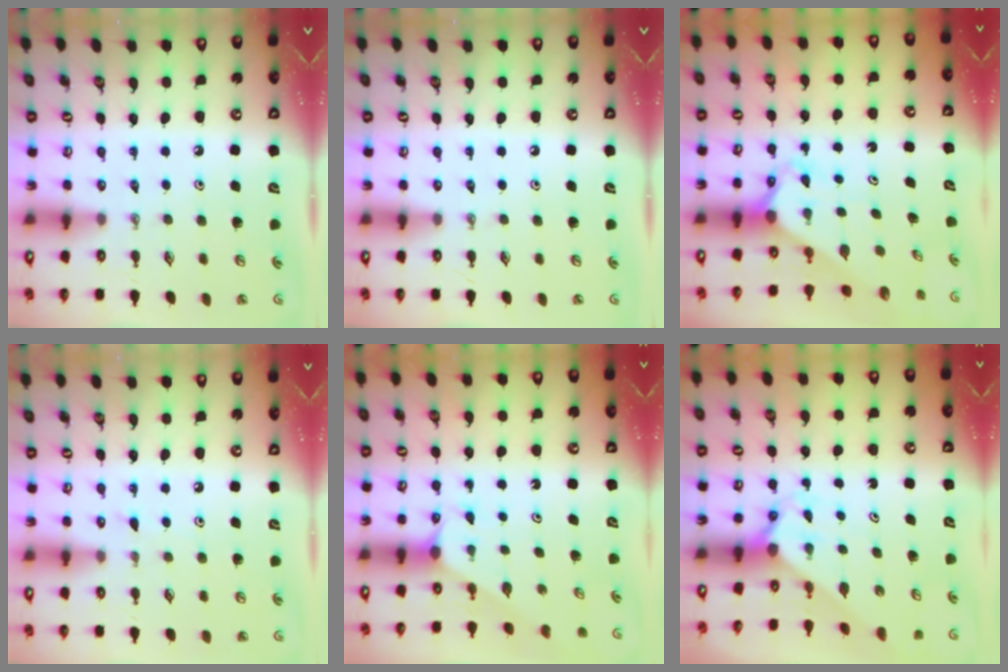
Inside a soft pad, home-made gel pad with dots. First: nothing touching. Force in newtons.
{"total": 0.0}
{"total": 2.3, "press": 2.3, "slide": 0.2}
{"total": 4.7, "press": 4.7, "slide": 0.5}
{"total": 1.0, "press": 0.9, "slide": 0.2}
{"total": 2.0, "press": 2.0, "slide": 0.2}